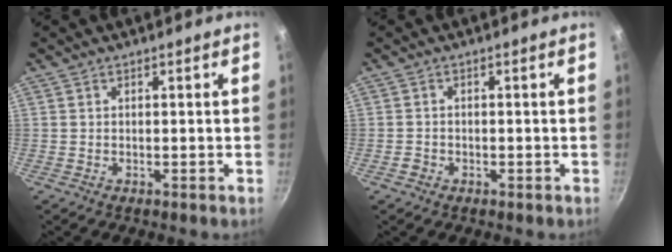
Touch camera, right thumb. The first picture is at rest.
{"total": 1.6, "force": [-0.8, 1.3, 0.5], "torque": [-0.005, 0.007, -0.012]}